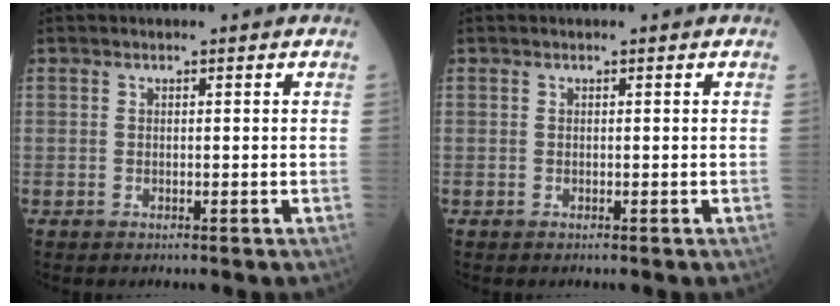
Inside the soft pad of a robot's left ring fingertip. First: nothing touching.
{"total": 0.0}